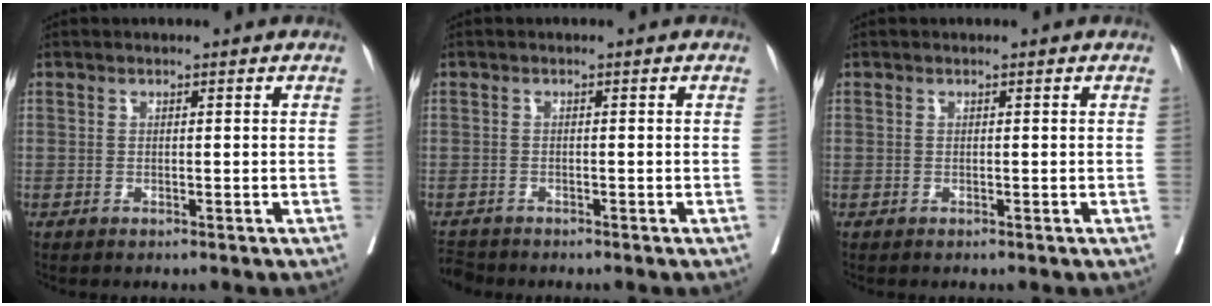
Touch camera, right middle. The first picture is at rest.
{"total": 2.5, "force": [-2.5, 0.6, -0.2], "torque": [0.003, -0.010, -0.045]}
{"total": 0.0}